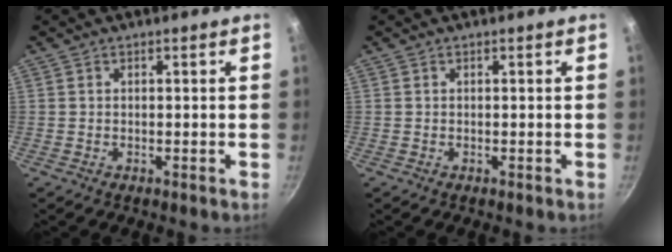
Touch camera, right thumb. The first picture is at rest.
{"total": 0.0}